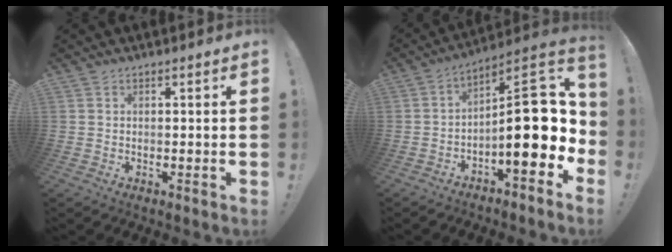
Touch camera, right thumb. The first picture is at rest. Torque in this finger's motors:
{"motor_torque": [2.36, 2.65, 1.48, -1.29, 0.09]}